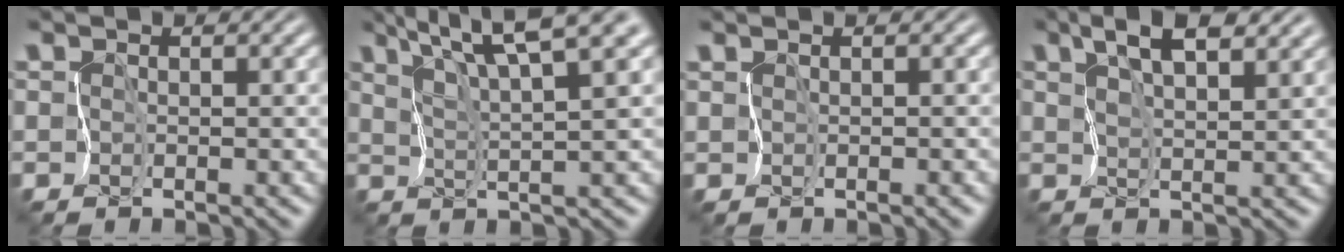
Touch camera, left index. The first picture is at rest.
{"total": 6.6, "force": [4.6, 0.9, 4.7], "torque": [-0.077, 0.013, 0.070]}
{"total": 1.7, "force": [0.7, 0.6, 1.4], "torque": [-0.019, 0.007, 0.013]}
{"total": 4.5, "force": [3.0, 1.3, 3.1], "torque": [-0.058, 0.007, 0.050]}